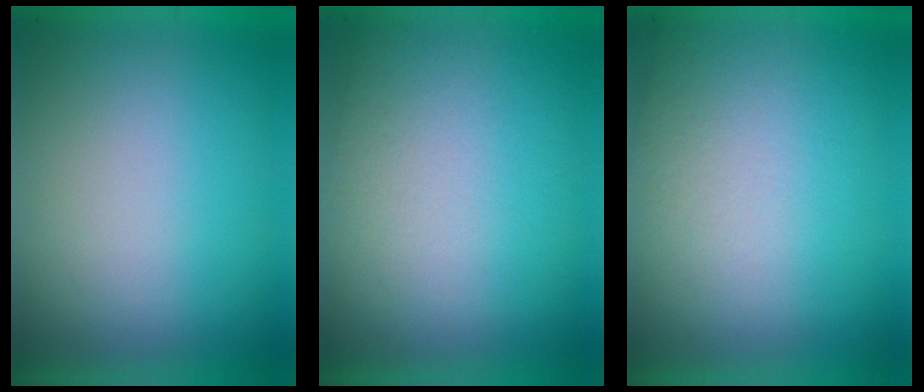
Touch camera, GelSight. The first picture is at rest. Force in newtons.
{"total": 2.6}
{"total": 2.2}